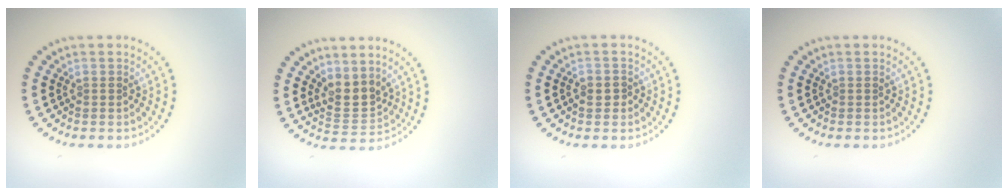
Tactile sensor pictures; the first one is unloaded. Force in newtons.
{"total": 2.8, "press": 2.4, "slide": 1.4}
{"total": 0.9, "press": 0.8, "slide": 0.2}
{"total": 0.0}